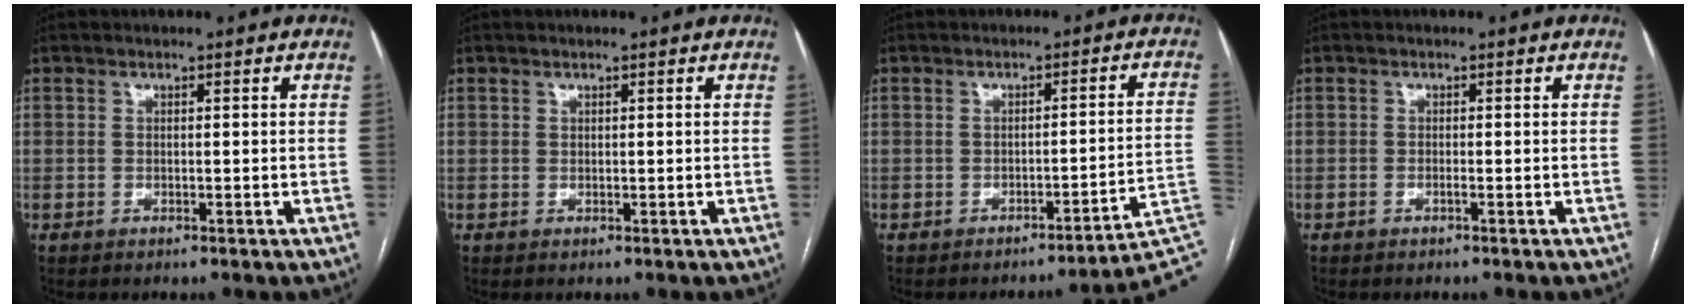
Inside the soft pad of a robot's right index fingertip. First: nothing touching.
{"total": 0.0}
{"total": 7.5, "force": [-5.2, -1.1, 5.3], "torque": [-0.042, 0.029, -0.058]}
{"total": 0.5, "force": [-0.4, -0.1, 0.4], "torque": [-0.009, 0.000, -0.007]}